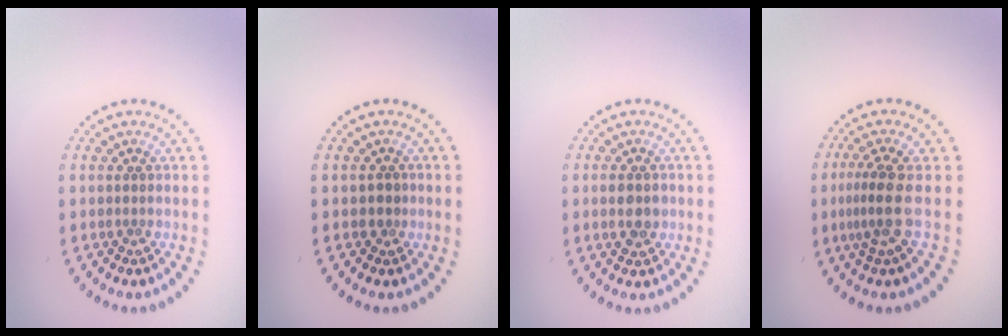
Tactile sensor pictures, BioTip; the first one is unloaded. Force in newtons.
{"total": 1.2, "press": 0.9, "slide": 0.8}
{"total": 2.7, "press": 2.7, "slide": 0.2}
{"total": 2.8, "press": 1.9, "slide": 2.0}